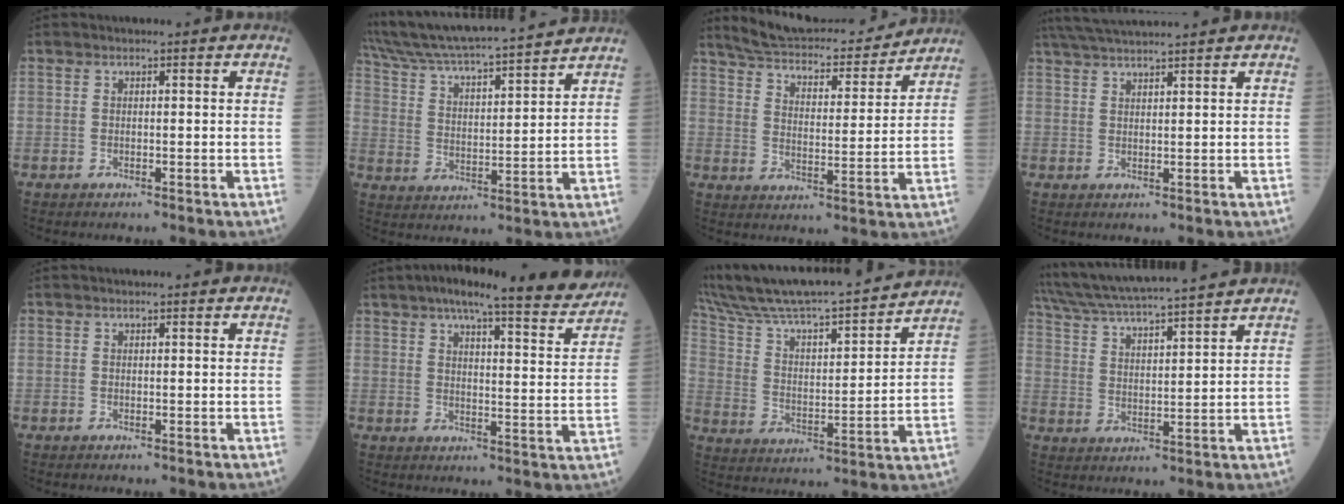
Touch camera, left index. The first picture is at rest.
{"total": 19.8, "force": [18.3, 0.9, 7.6], "torque": [-0.141, 0.015, 0.292]}
{"total": 17.7, "force": [16.5, 3.1, 5.5], "torque": [-0.082, -0.001, 0.237]}
{"total": 8.5, "force": [7.8, -0.3, 3.5], "torque": [-0.065, 0.034, 0.129]}
{"total": 0.8, "force": [0.7, 0.0, 0.2], "torque": [-0.007, 0.006, 0.012]}
{"total": 18.2, "force": [15.5, 2.0, 9.3], "torque": [-0.128, -0.003, 0.197]}
{"total": 22.8, "force": [20.3, 2.5, 10.0], "torque": [-0.177, 0.015, 0.320]}
{"total": 16.9, "force": [15.6, 0.0, 6.7], "torque": [-0.135, 0.023, 0.252]}